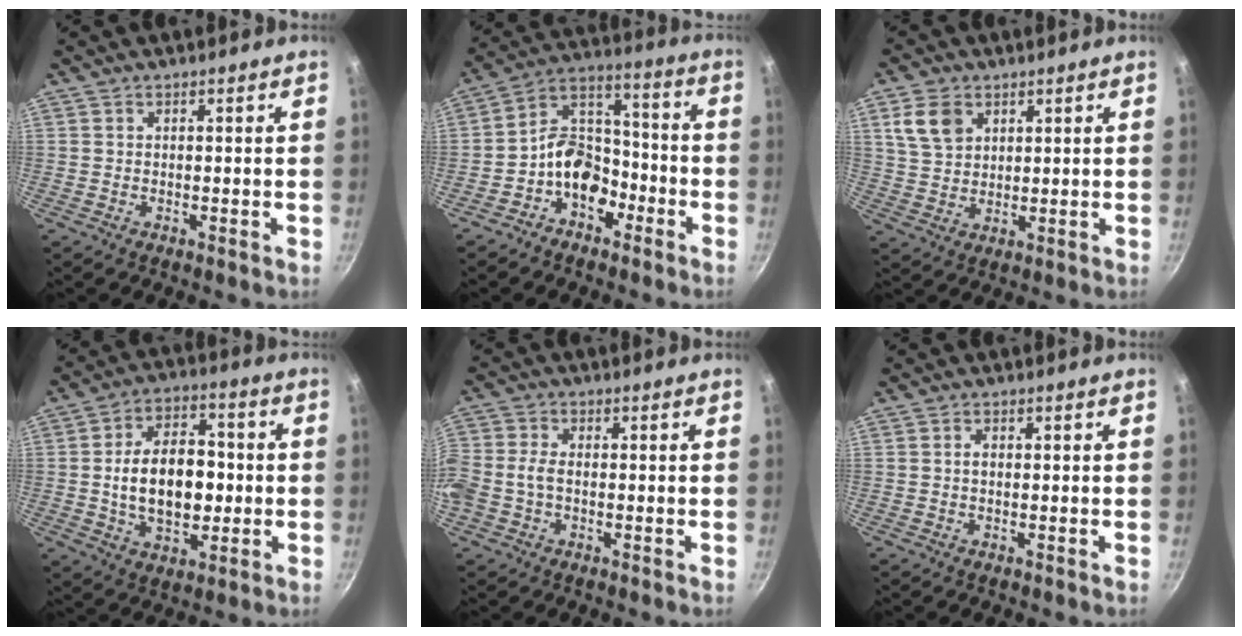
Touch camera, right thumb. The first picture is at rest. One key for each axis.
{"total": 11.1, "fx": -5.3, "fy": 7.9, "fz": 5.7, "tx": -0.056, "ty": 0.072, "tz": -0.105}
{"total": 7.5, "fx": 3.3, "fy": 5.4, "fz": 4.0, "tx": -0.058, "ty": -0.006, "tz": 0.066}
{"total": 15.5, "fx": -0.8, "fy": 9.9, "fz": 11.9, "tx": -0.166, "ty": 0.018, "tz": -0.013}
{"total": 6.9, "fx": -1.6, "fy": 4.9, "fz": 4.7, "tx": -0.110, "ty": 0.019, "tz": -0.046}
{"total": 1.1, "fx": 0.0, "fy": 0.8, "fz": 0.8, "tx": -0.014, "ty": 0.004, "tz": -0.001}